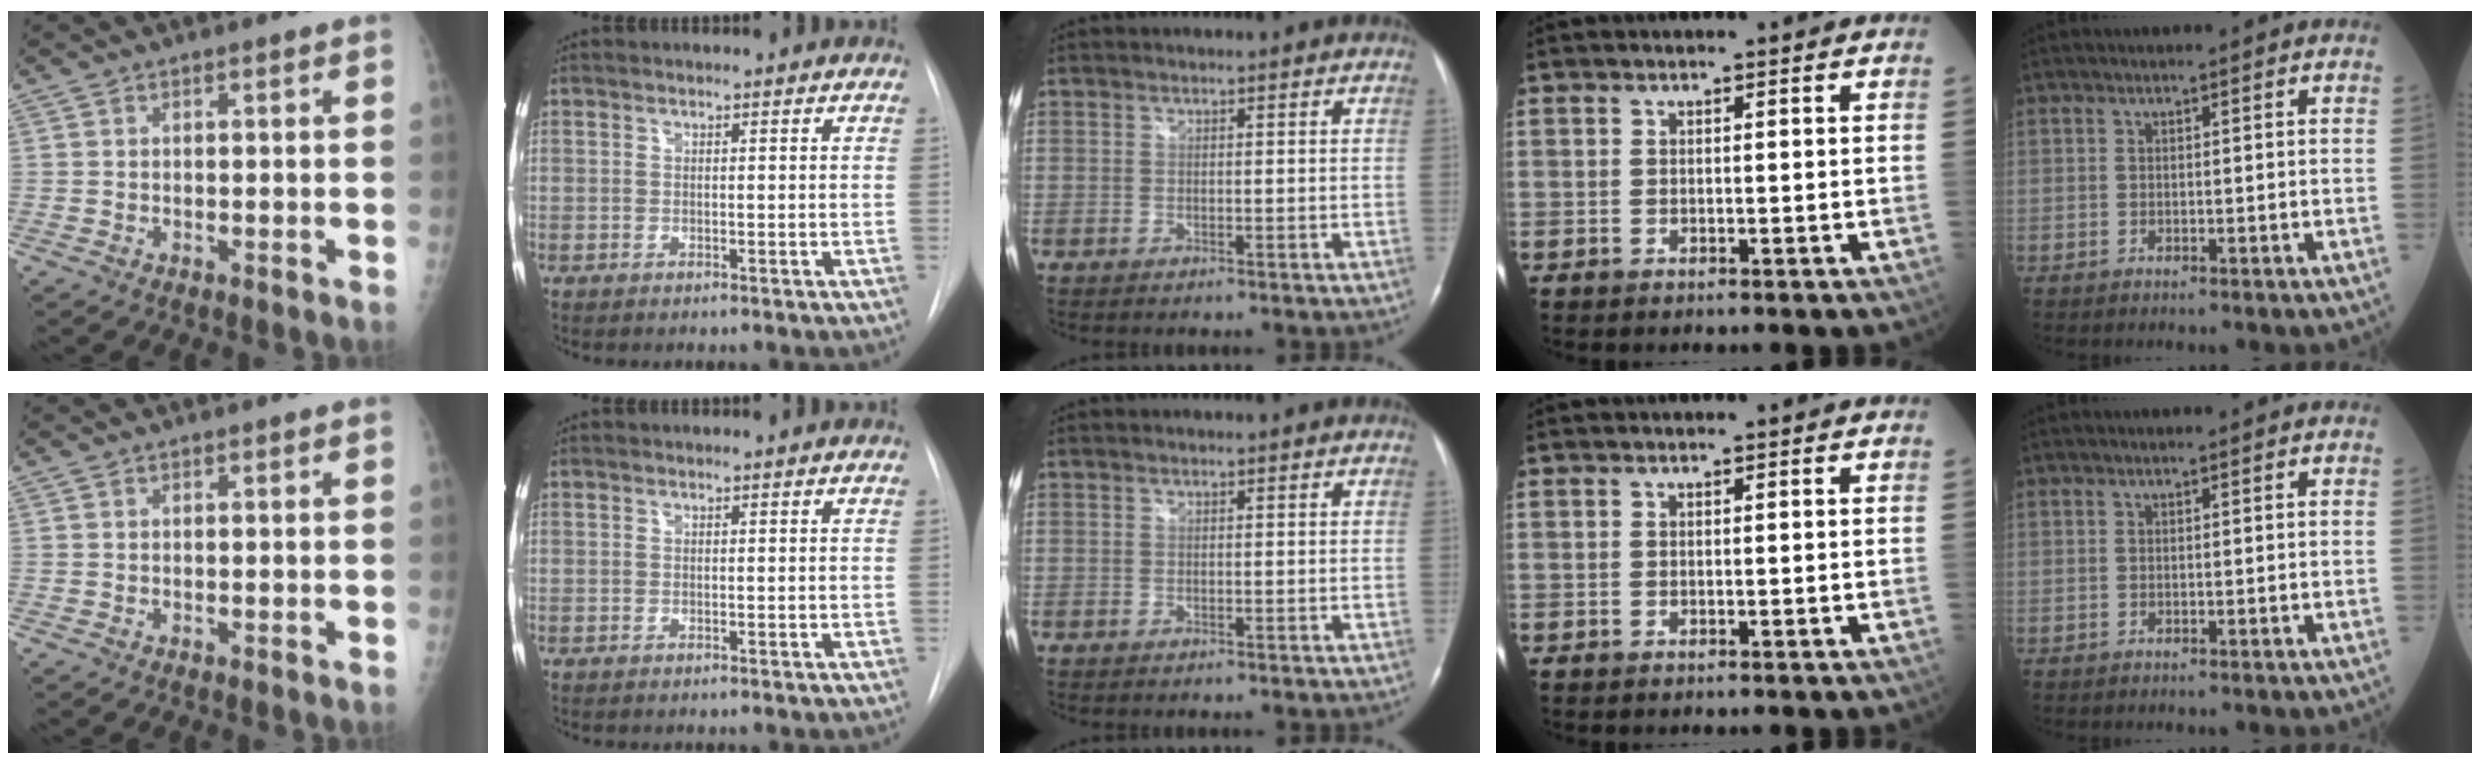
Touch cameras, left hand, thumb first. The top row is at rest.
{}